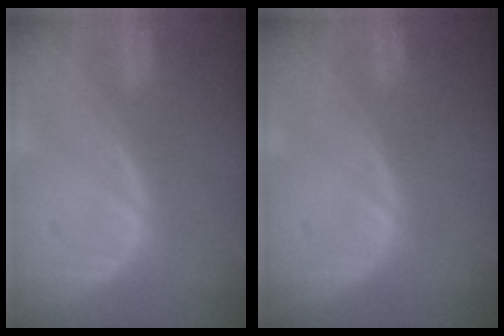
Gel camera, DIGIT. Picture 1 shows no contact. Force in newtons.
{"total": 0.0}